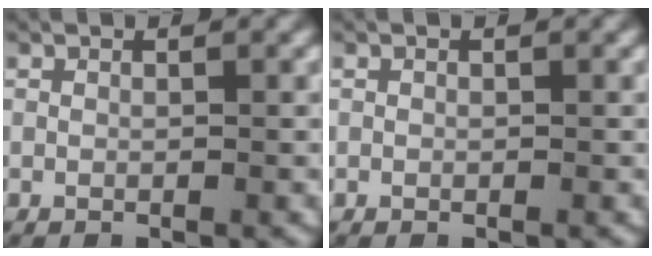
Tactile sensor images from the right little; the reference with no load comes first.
{"total": 0.0}